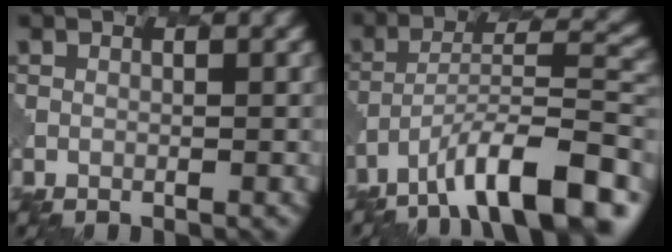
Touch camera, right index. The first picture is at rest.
{"total": 11.5, "force": [-8.0, 3.1, 7.7], "torque": [-0.115, 0.016, -0.134]}